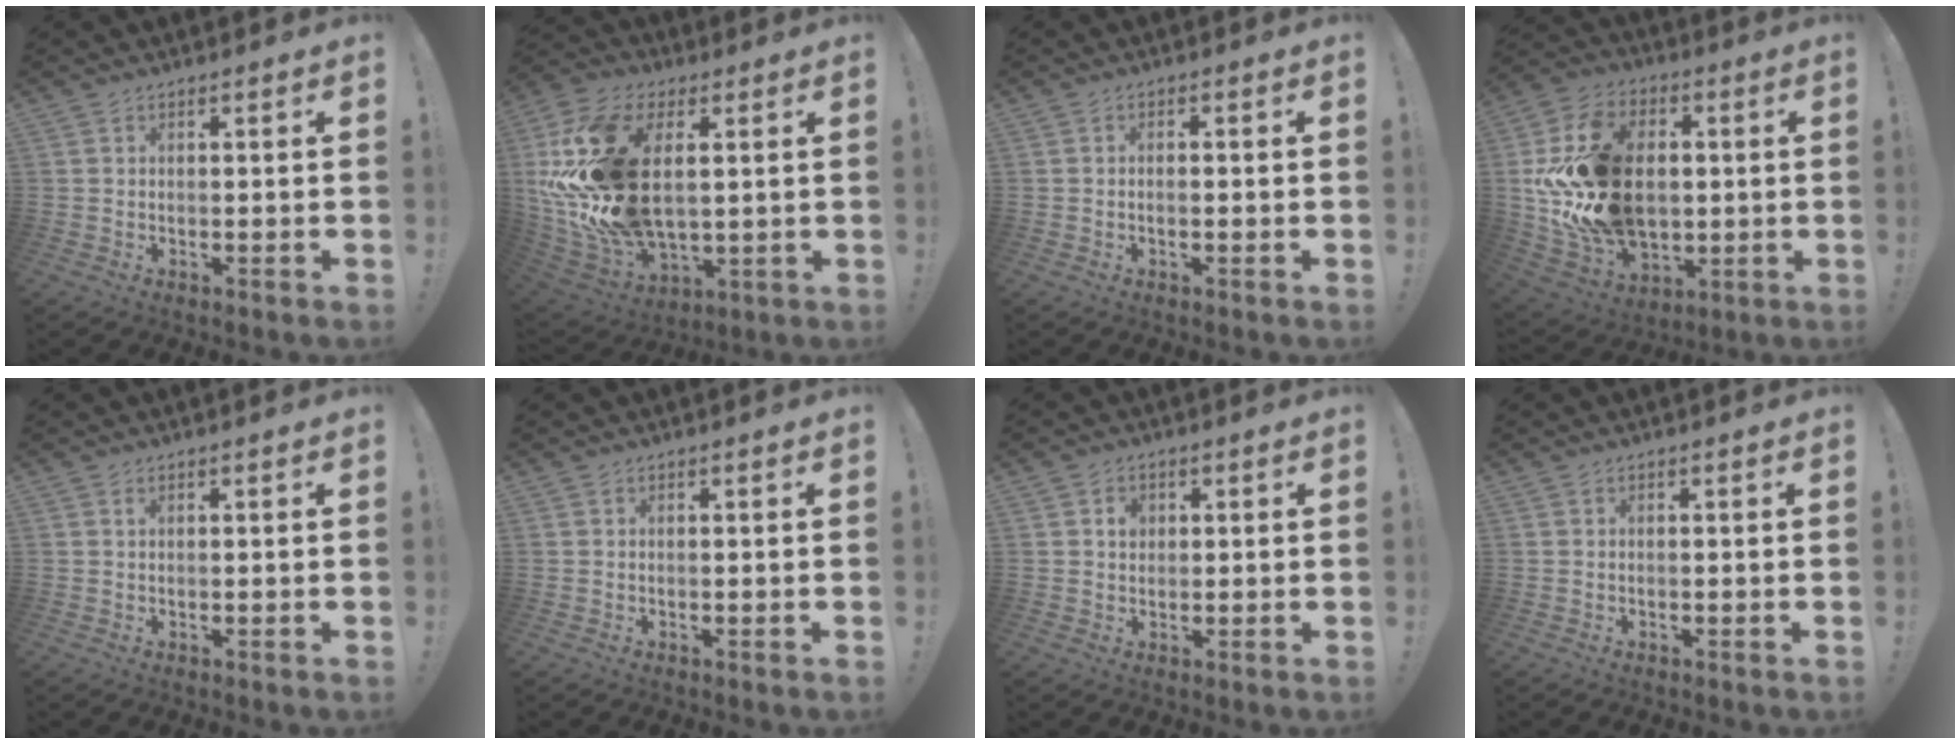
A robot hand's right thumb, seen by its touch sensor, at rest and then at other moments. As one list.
[{"total": 25.1, "force": [4.2, 15.6, 19.2], "torque": [-0.388, -0.008, 0.087]}, {"total": 1.5, "force": [-0.9, 0.3, 1.2], "torque": [-0.025, 0.005, -0.014]}, {"total": 25.1, "force": [0.6, 18.0, 17.4], "torque": [-0.309, 0.013, 0.028]}, {"total": 0.0}, {"total": 0.0}, {"total": 2.8, "force": [0.7, 2.3, 1.4], "torque": [-0.011, -0.002, 0.009]}, {"total": 0.0}]